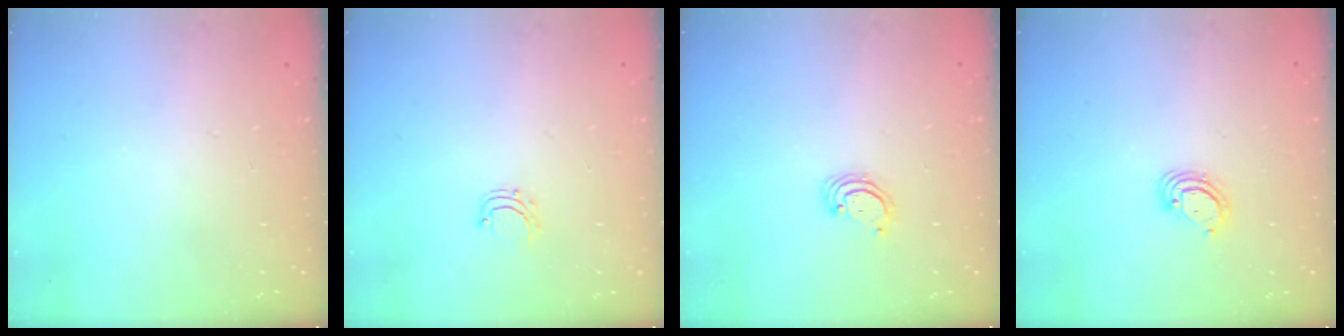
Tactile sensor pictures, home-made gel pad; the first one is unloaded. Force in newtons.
{"total": 4.2, "press": 4.2, "slide": 0.3}
{"total": 2.3, "press": 2.3, "slide": 0.2}
{"total": 3.2, "press": 3.2, "slide": 0.2}